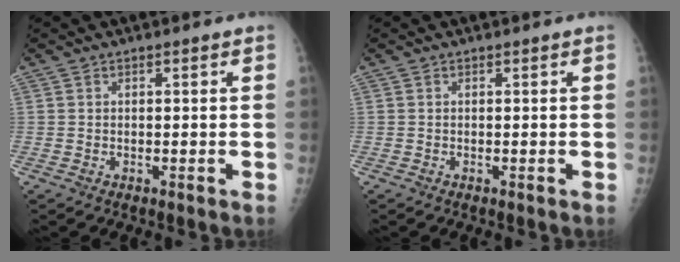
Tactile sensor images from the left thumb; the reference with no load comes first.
{"total": 0.0}